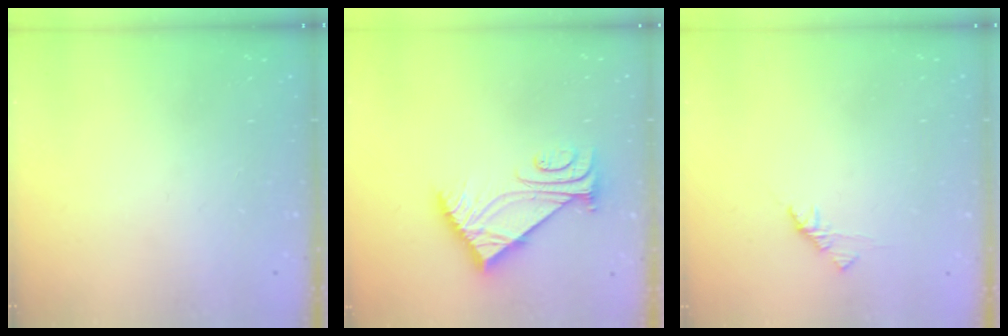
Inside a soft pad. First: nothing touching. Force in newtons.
{"total": 8.1, "press": 8.0, "slide": 1.0}
{"total": 1.9, "press": 1.7, "slide": 0.6}